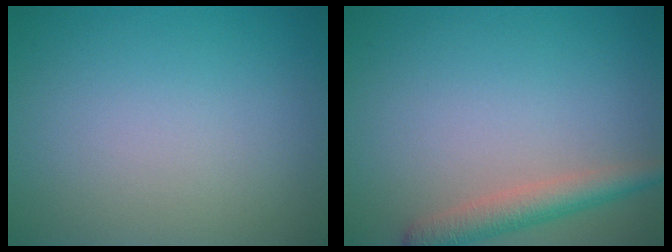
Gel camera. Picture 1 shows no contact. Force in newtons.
{"total": 3.1, "press": 3.1, "slide": 0.2}